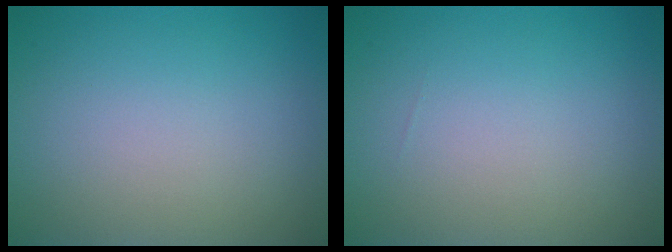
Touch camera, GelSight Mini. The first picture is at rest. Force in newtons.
{"total": 0.0}